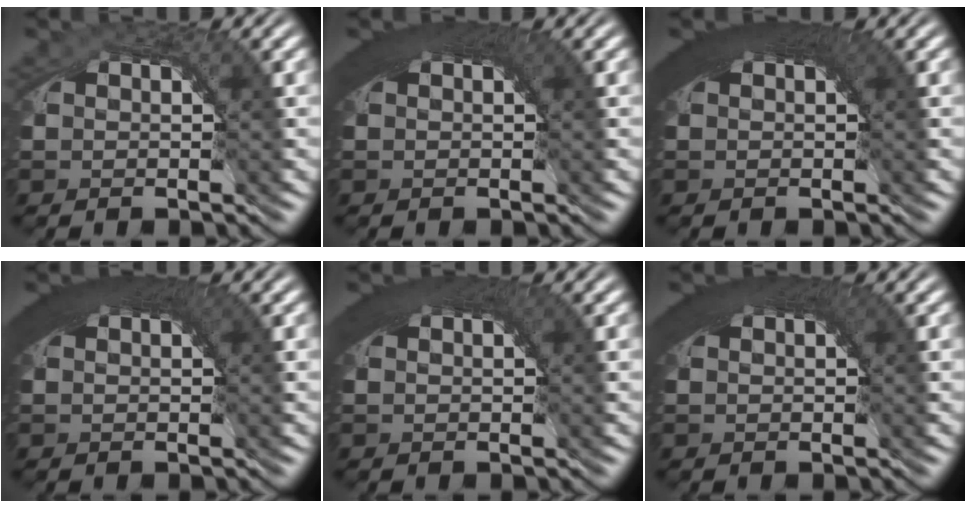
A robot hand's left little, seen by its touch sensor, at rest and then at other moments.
{"total": 5.2, "force": [1.6, 1.8, 4.6], "torque": [-0.057, 0.013, 0.018]}
{"total": 6.4, "force": [1.9, 2.3, 5.6], "torque": [-0.069, 0.018, 0.021]}
{"total": 6.0, "force": [1.9, 2.1, 5.3], "torque": [-0.063, 0.017, 0.020]}
{"total": 4.9, "force": [1.5, 1.7, 4.3], "torque": [-0.054, 0.011, 0.017]}
{"total": 5.5, "force": [1.8, 1.9, 4.8], "torque": [-0.056, 0.016, 0.019]}